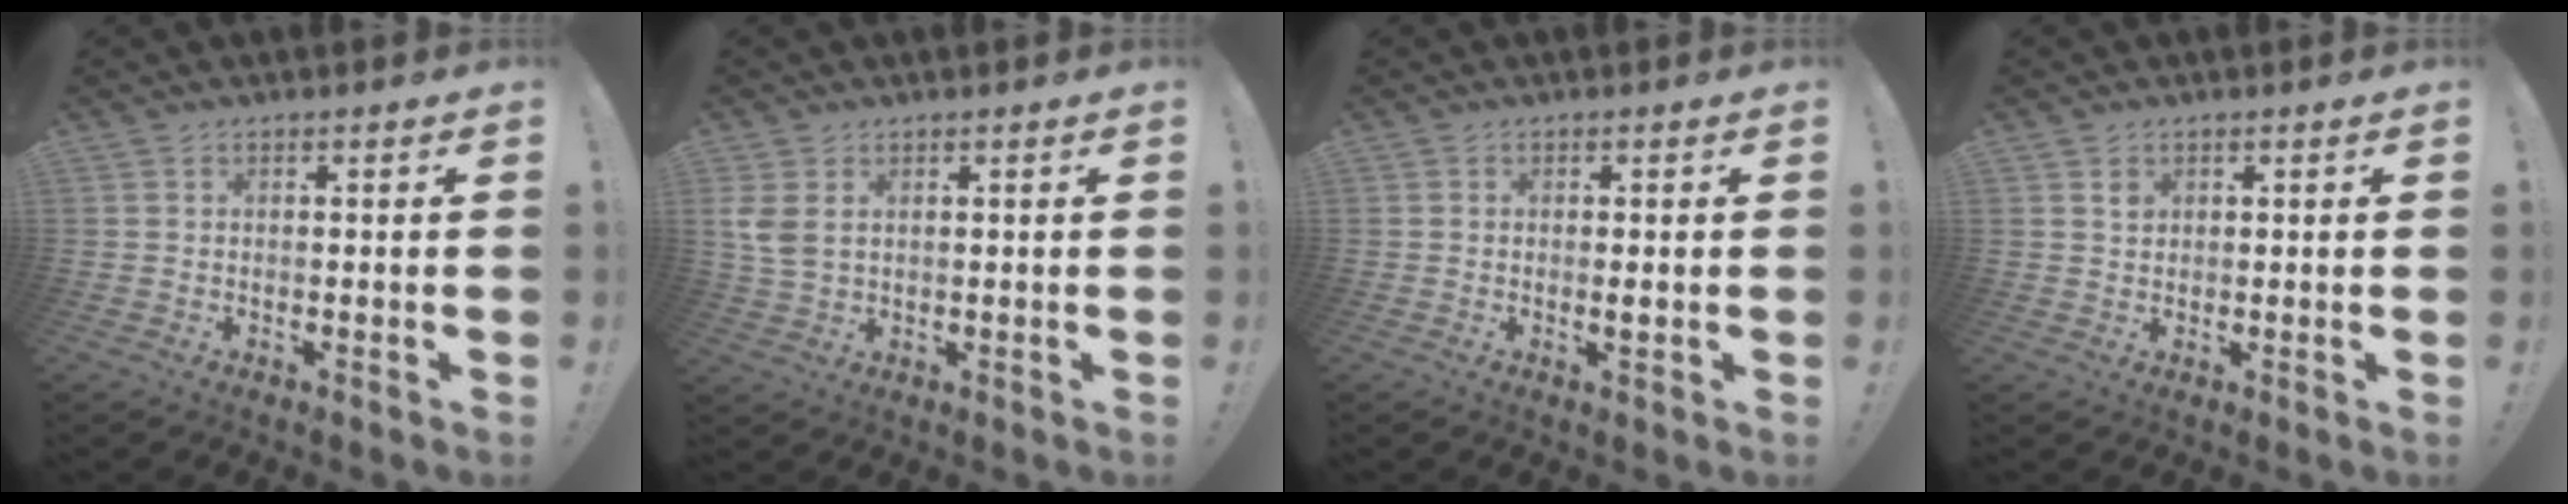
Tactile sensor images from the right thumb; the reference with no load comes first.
{"total": 5.2, "force": [1.8, 3.2, 3.7], "torque": [-0.075, -0.009, 0.034]}
{"total": 1.3, "force": [0.0, 0.2, 1.3], "torque": [-0.016, -0.005, -0.001]}
{"total": 1.9, "force": [0.9, 1.5, 0.6], "torque": [0.011, -0.009, 0.012]}